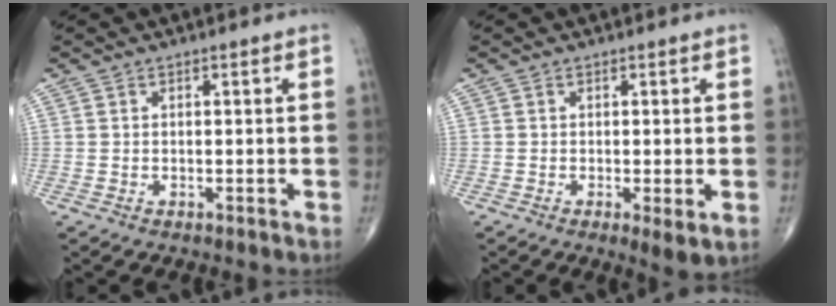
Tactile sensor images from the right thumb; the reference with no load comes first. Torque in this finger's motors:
{"motor_torque": [-0.16, 0.19, -0.11, -0.13, -0.03]}